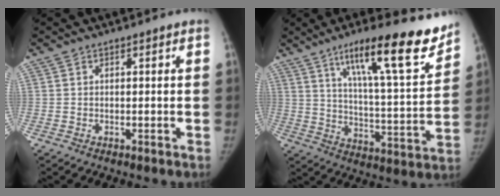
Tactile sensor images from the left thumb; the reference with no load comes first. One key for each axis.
{"total": 21.0, "fx": 14.0, "fy": 3.6, "fz": 15.2, "tx": -0.201, "ty": -0.065, "tz": 0.220}